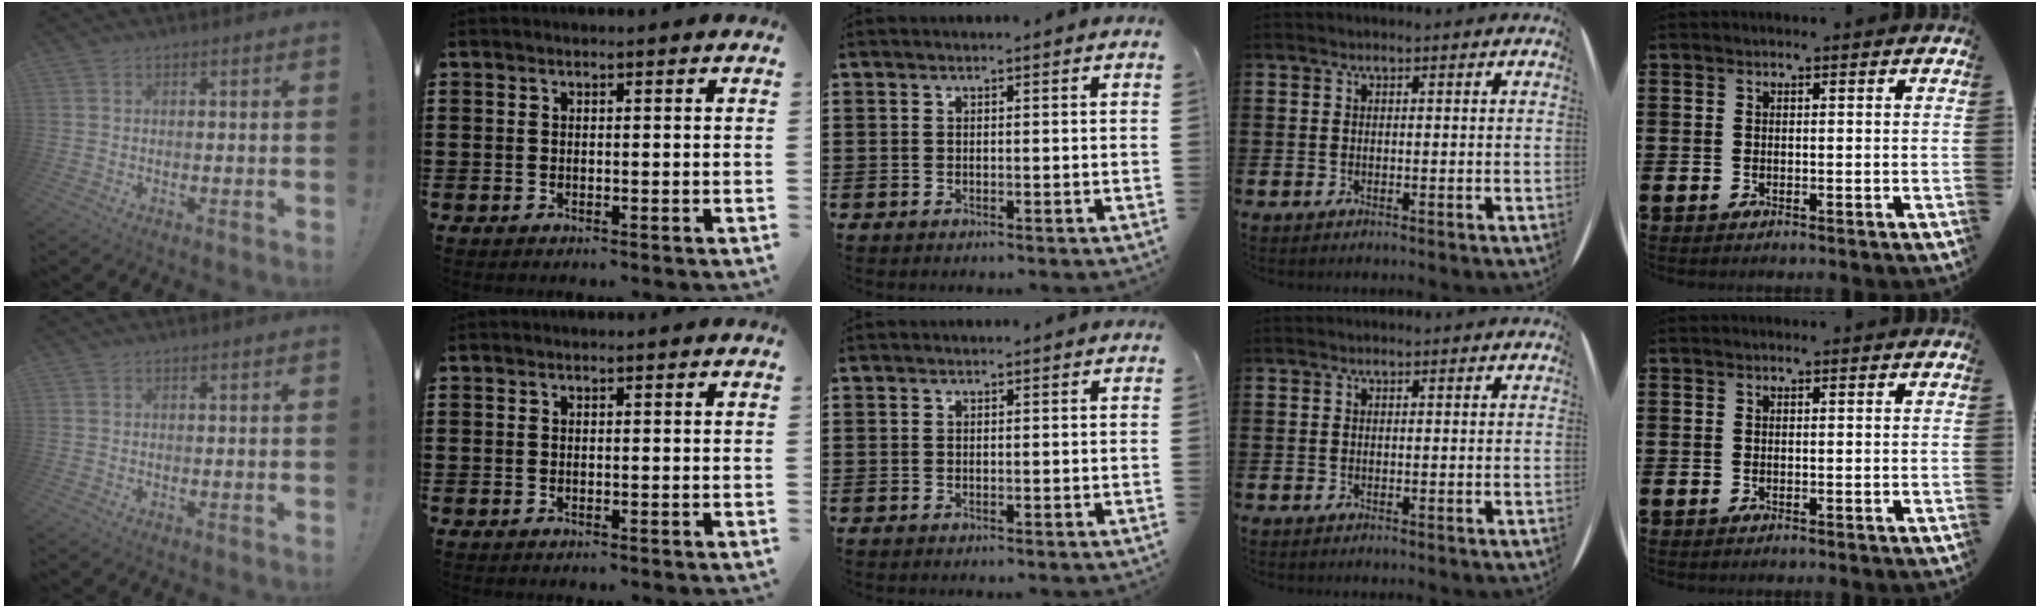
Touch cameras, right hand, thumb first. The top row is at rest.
{}